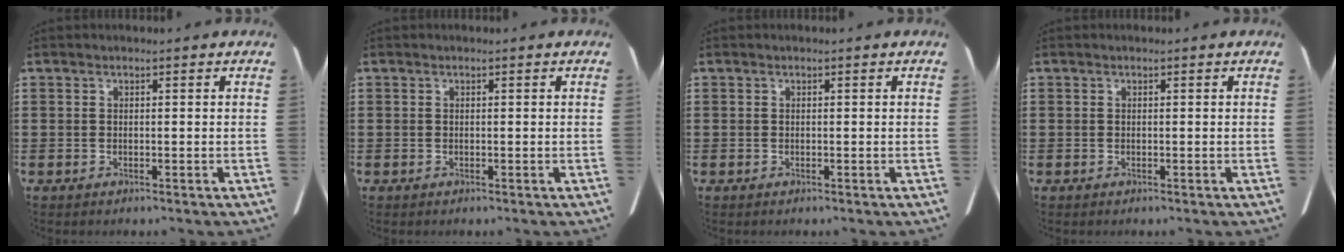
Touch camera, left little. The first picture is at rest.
{"total": 0.0}
{"total": 0.0}
{"total": 0.0}